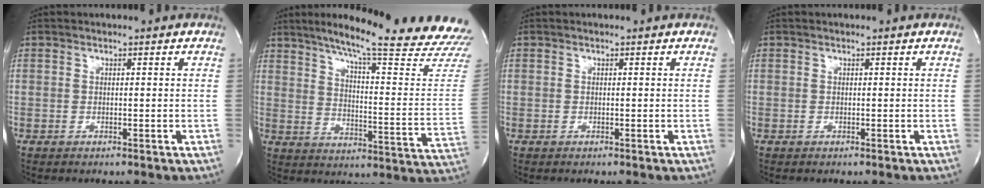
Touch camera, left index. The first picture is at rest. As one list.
[{"total": 25.0, "force": [21.8, -0.6, 12.2], "torque": [-0.180, -0.092, 0.277]}, {"total": 0.0}, {"total": 0.0}]